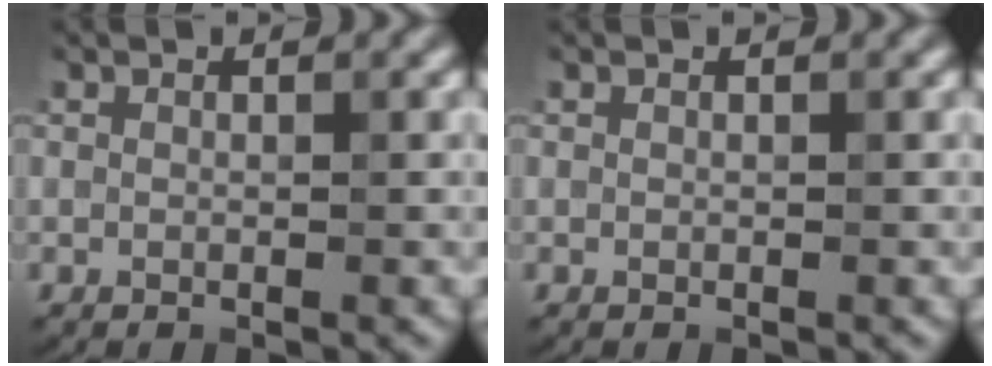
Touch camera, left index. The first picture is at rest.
{"total": 0.0}